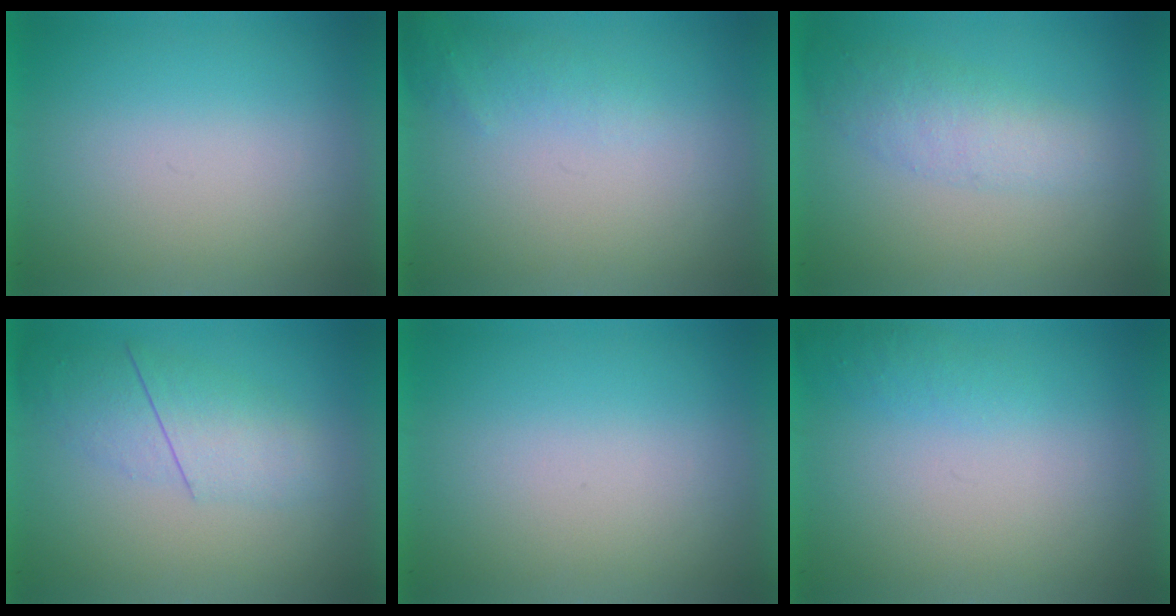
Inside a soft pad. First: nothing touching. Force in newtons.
{"total": 1.4}
{"total": 2.2}
{"total": 2.3}
{"total": 0.0}
{"total": 1.1}